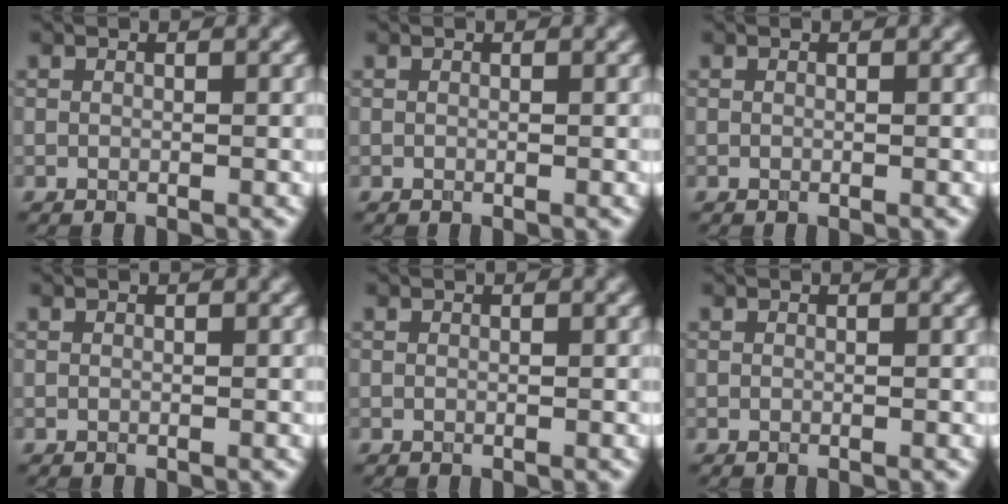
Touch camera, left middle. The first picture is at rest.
{"total": 0.0}
{"total": 0.0}
{"total": 0.0}
{"total": 0.0}
{"total": 0.0}